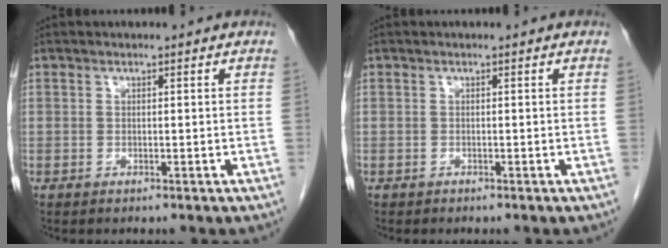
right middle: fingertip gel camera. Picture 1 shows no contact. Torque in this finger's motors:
{"motor_torque": [-0.08, 0.12, -0.03, 0.00]}